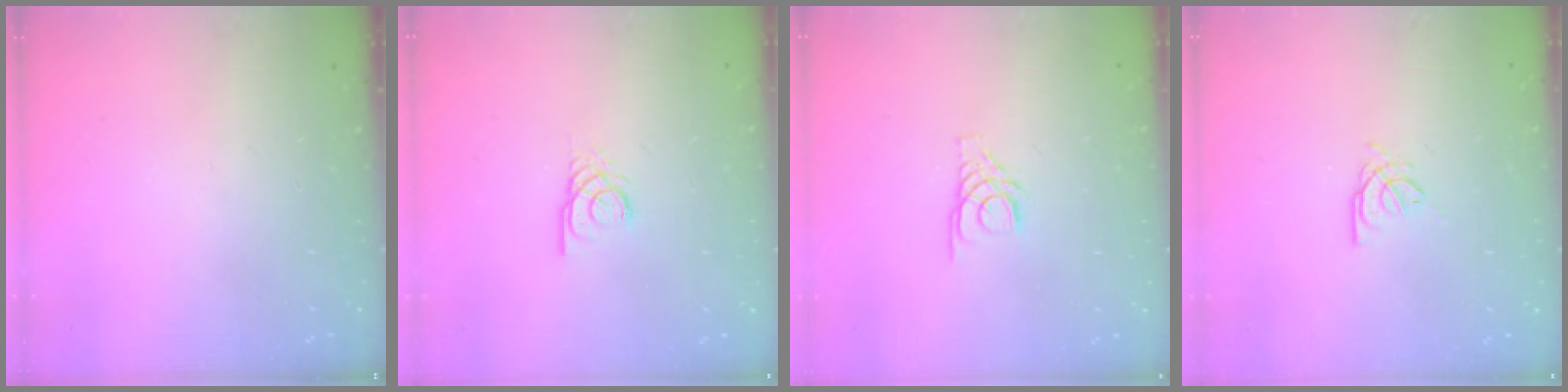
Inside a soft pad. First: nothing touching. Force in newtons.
{"total": 2.9, "press": 2.9, "slide": 0.2}
{"total": 3.6, "press": 3.6, "slide": 0.4}
{"total": 0.9, "press": 0.8, "slide": 0.2}